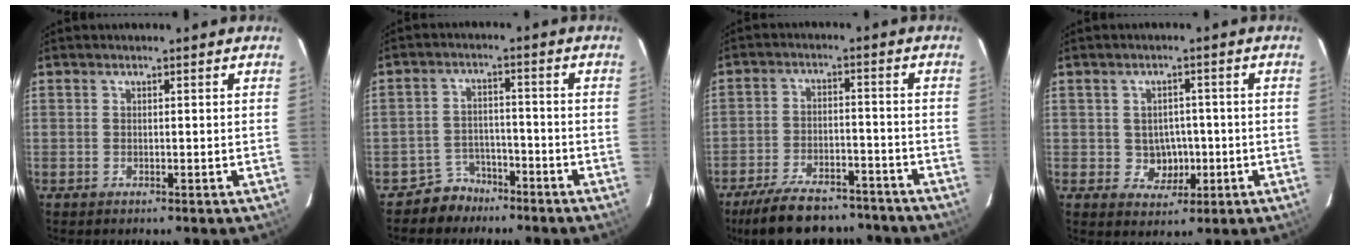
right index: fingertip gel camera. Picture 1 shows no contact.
{"total": 5.4, "force": [-4.1, 3.5, 0.0], "torque": [-0.010, 0.024, -0.069]}
{"total": 17.4, "force": [-14.5, 6.4, 7.2], "torque": [-0.155, 0.004, -0.207]}
{"total": 4.9, "force": [-0.7, 4.6, 1.7], "torque": [-0.039, 0.013, 0.006]}